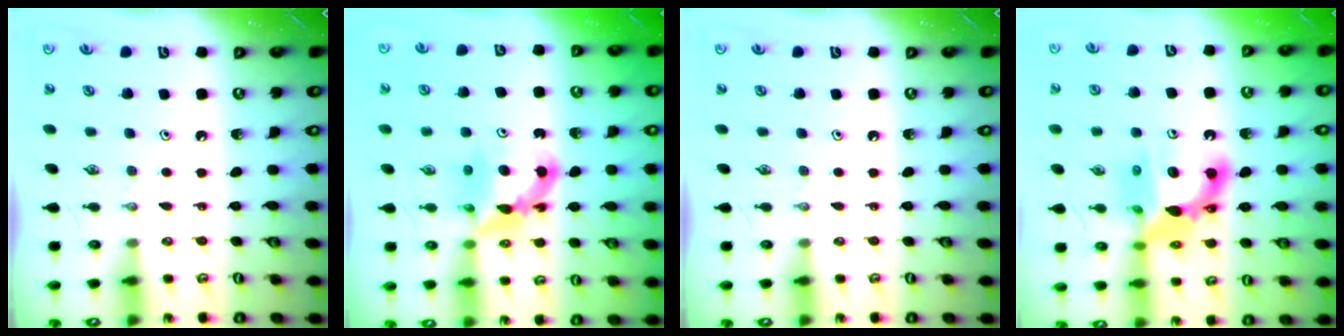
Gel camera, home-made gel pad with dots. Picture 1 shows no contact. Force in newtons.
{"total": 6.9, "press": 6.8, "slide": 0.6}
{"total": 0.0}
{"total": 13.0, "press": 12.7, "slide": 2.6}